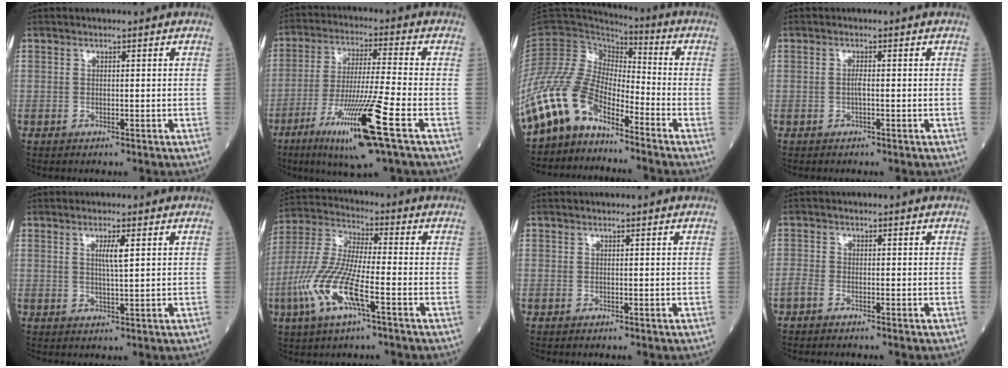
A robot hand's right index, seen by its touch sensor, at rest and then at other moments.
{"total": 14.6, "force": [-6.7, -0.7, 12.9], "torque": [-0.254, -0.032, -0.120]}
{"total": 11.1, "force": [-8.6, 4.4, 5.6], "torque": [-0.137, 0.029, -0.178]}
{"total": 0.9, "force": [-0.2, 0.0, 0.9], "torque": [-0.019, 0.000, -0.005]}
{"total": 4.1, "force": [1.2, 0.7, 3.9], "torque": [-0.067, 0.002, 0.019]}
{"total": 12.8, "force": [-4.7, 2.3, 11.7], "torque": [-0.260, -0.007, -0.094]}
{"total": 0.0}
{"total": 2.0, "force": [-1.6, 0.5, 1.1], "torque": [-0.027, -0.001, -0.033]}